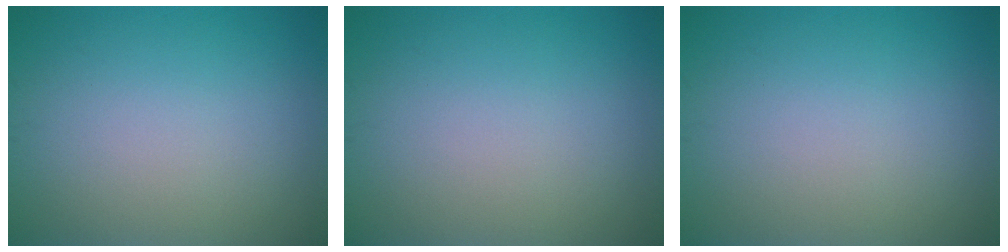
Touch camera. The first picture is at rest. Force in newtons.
{"total": 0.0}
{"total": 0.0}